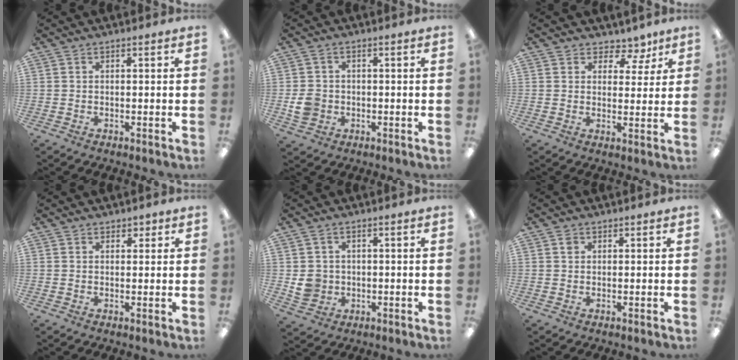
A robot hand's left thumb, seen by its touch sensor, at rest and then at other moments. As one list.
[{"total": 4.4, "force": [-0.7, 3.8, 2.0], "torque": [-0.025, 0.000, -0.014]}, {"total": 5.5, "force": [3.9, 3.5, 1.7], "torque": [-0.010, -0.027, 0.065]}, {"total": 1.8, "force": [1.2, 1.2, 0.3], "torque": [0.002, -0.001, 0.020]}, {"total": 4.6, "force": [0.5, 4.3, 1.6], "torque": [-0.017, 0.004, 0.011]}, {"total": 0.9, "force": [0.6, 0.7, 0.1], "torque": [-0.003, 0.001, 0.011]}]